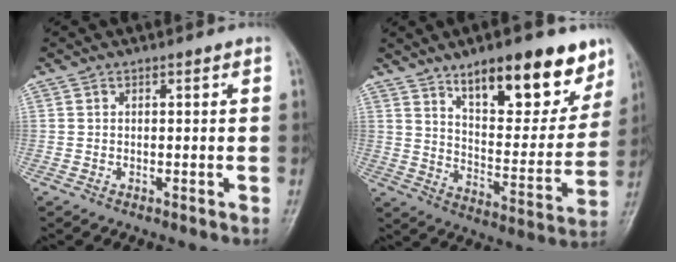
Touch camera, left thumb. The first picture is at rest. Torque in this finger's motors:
{"motor_torque": [1.09, 1.00, 1.57, -1.20, 0.08]}